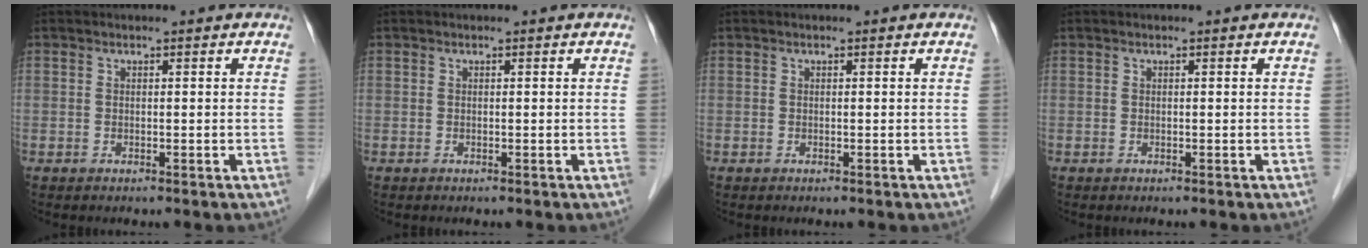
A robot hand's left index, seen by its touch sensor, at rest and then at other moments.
{"total": 0.0}
{"total": 0.0}
{"total": 0.0}